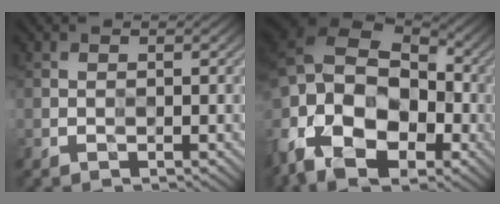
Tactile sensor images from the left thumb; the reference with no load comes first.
{"total": 20.1, "force": [-8.2, 14.5, 11.2], "torque": [-0.267, -0.034, -0.134]}